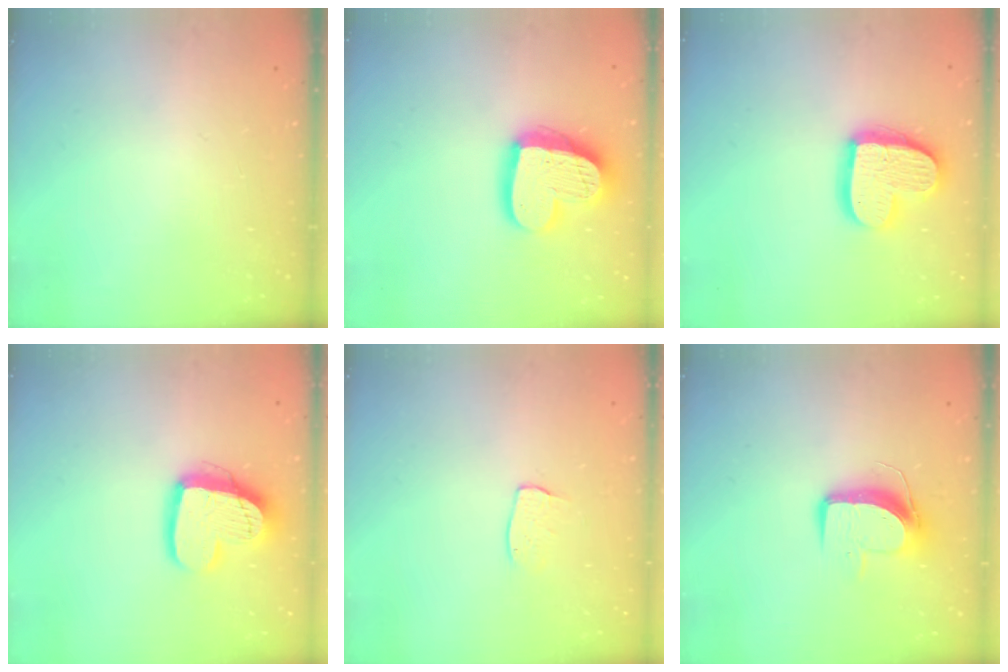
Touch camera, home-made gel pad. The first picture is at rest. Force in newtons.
{"total": 20.0, "press": 20.0, "slide": 1.7}
{"total": 16.2, "press": 16.1, "slide": 1.3}
{"total": 15.3, "press": 15.2, "slide": 1.3}
{"total": 5.0, "press": 5.0, "slide": 0.3}
{"total": 8.9, "press": 8.9, "slide": 0.7}